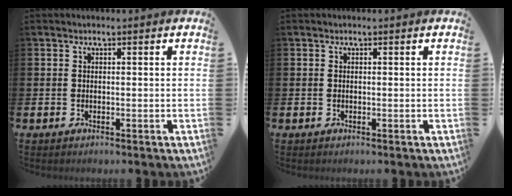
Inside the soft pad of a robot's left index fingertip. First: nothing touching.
{"total": 0.0}